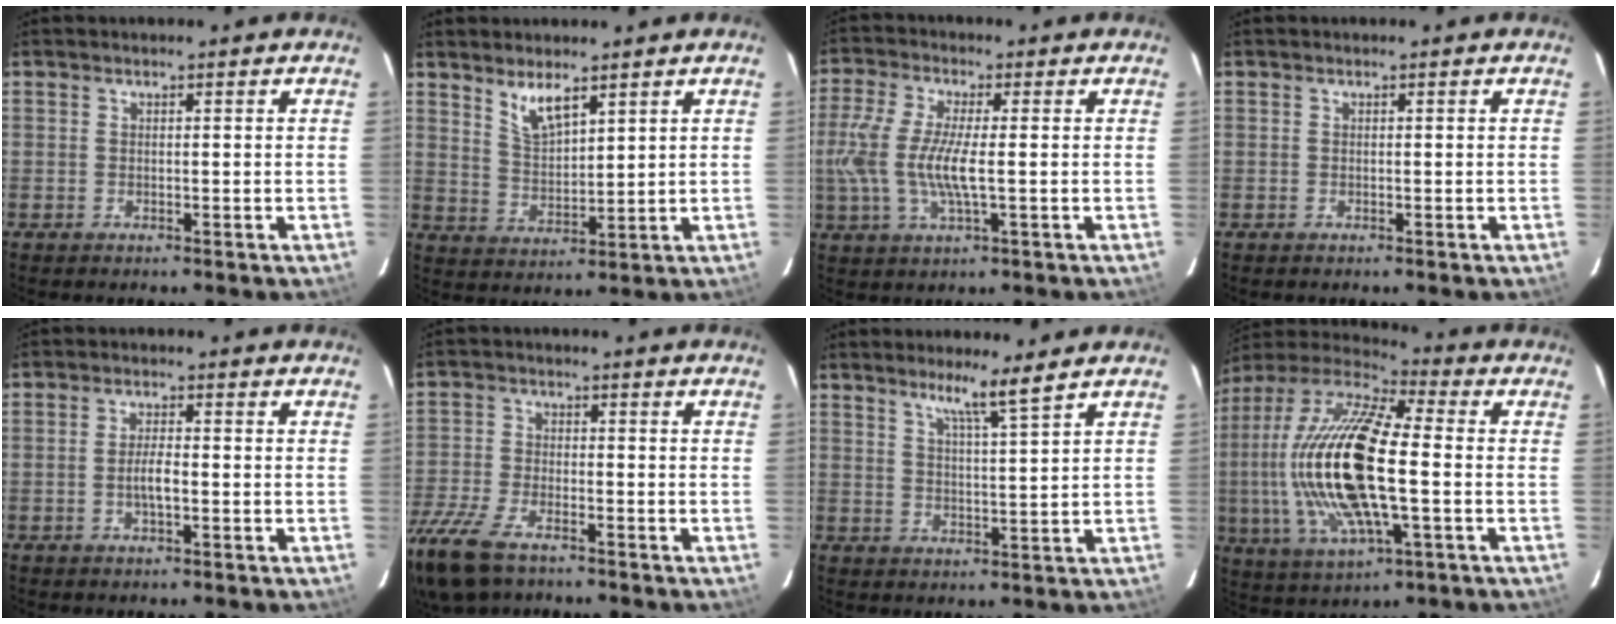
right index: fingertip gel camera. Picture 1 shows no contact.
{"total": 5.9, "force": [4.2, 1.8, 3.8], "torque": [-0.071, -0.002, 0.085]}
{"total": 10.0, "force": [-0.9, 2.3, 9.7], "torque": [-0.207, -0.004, -0.019]}
{"total": 0.0}
{"total": 3.1, "force": [-0.9, 0.8, 2.9], "torque": [-0.055, 0.002, -0.016]}
{"total": 14.1, "force": [-9.9, 6.1, 8.0], "torque": [-0.204, -0.037, -0.198]}
{"total": 5.8, "force": [4.3, -1.0, 3.7], "torque": [-0.061, -0.011, 0.072]}
{"total": 23.4, "force": [-1.5, 7.6, 22.0], "torque": [-0.430, -0.009, -0.035]}